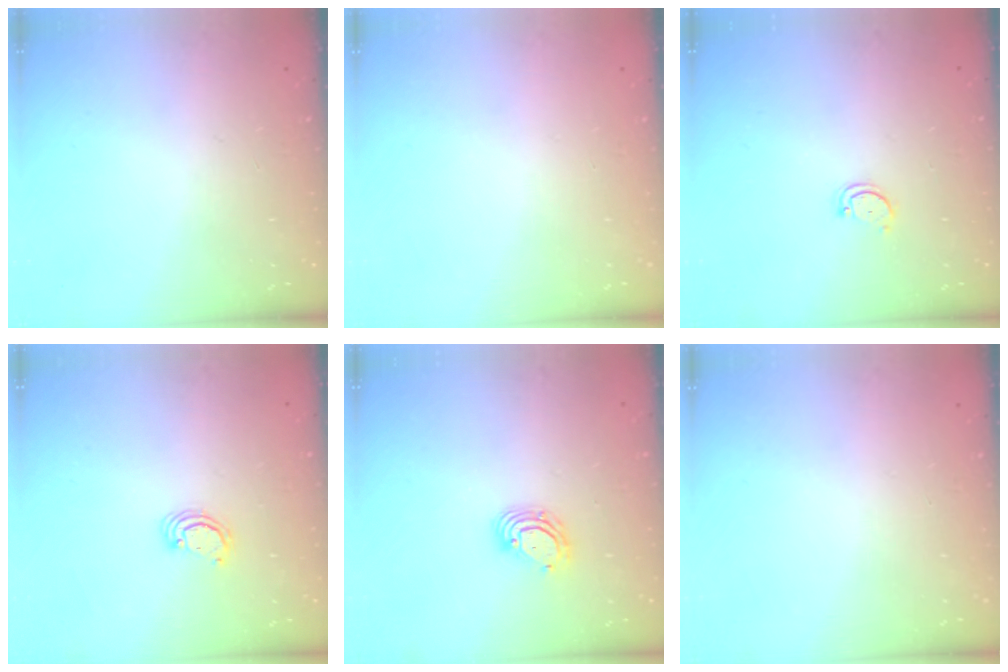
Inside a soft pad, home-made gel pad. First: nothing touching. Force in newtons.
{"total": 0.0}
{"total": 2.8, "press": 2.8, "slide": 0.3}
{"total": 2.3, "press": 2.3, "slide": 0.2}
{"total": 6.2, "press": 6.1, "slide": 0.9}
{"total": 0.0}